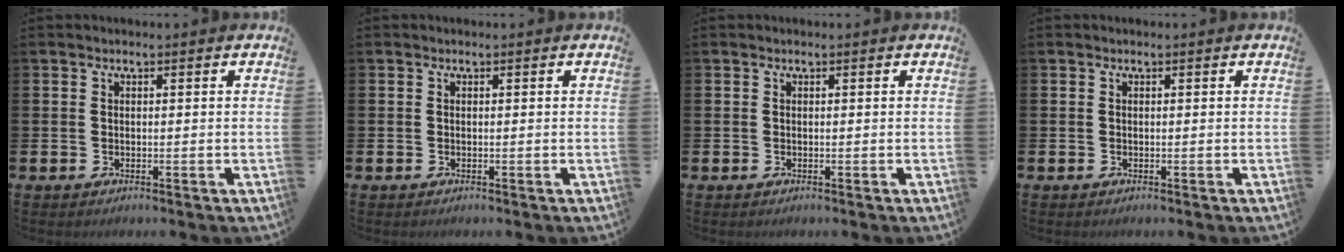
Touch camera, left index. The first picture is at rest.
{"total": 0.0}
{"total": 0.8, "force": [-0.5, -0.2, -0.5], "torque": [0.007, 0.002, -0.009]}
{"total": 0.0}